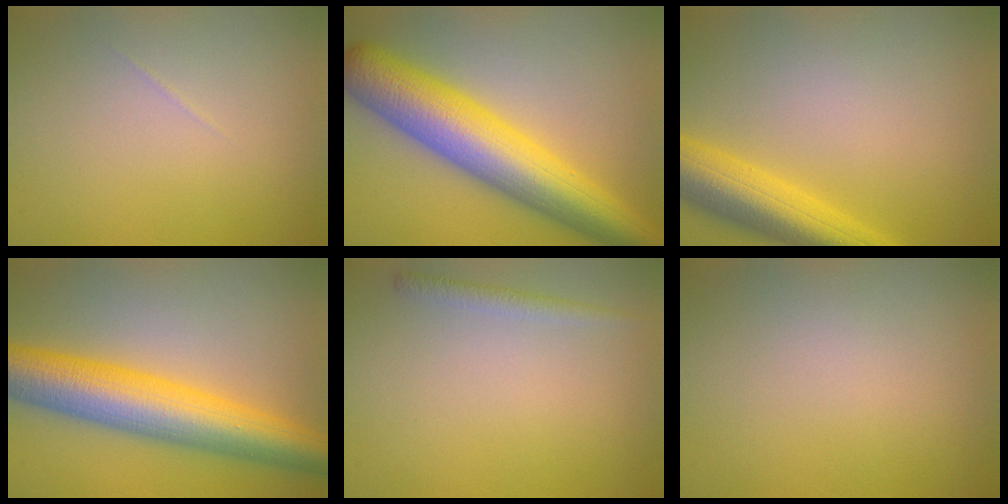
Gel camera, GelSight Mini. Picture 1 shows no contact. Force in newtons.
{"total": 10.9, "press": 10.9, "slide": 0.1}
{"total": 6.8, "press": 6.8, "slide": 0.4}
{"total": 10.1, "press": 10.1, "slide": 0.1}
{"total": 1.4, "press": 1.4, "slide": 0.1}
{"total": 0.0}